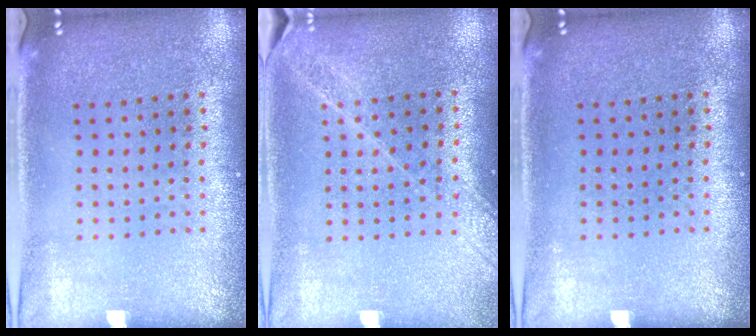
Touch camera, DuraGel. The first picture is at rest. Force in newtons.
{"total": 1.6, "press": 1.5, "slide": 0.7}
{"total": 0.0}